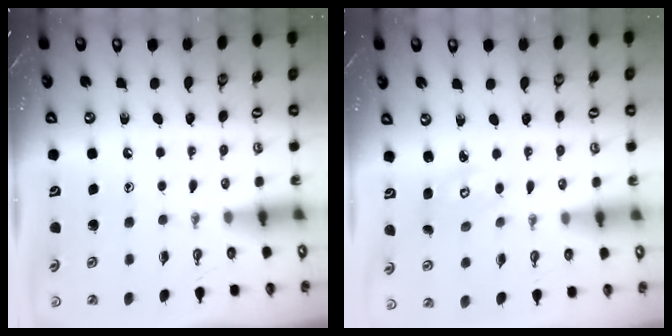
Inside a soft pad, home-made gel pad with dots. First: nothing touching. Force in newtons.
{"total": 3.3, "press": 3.3, "slide": 0.4}